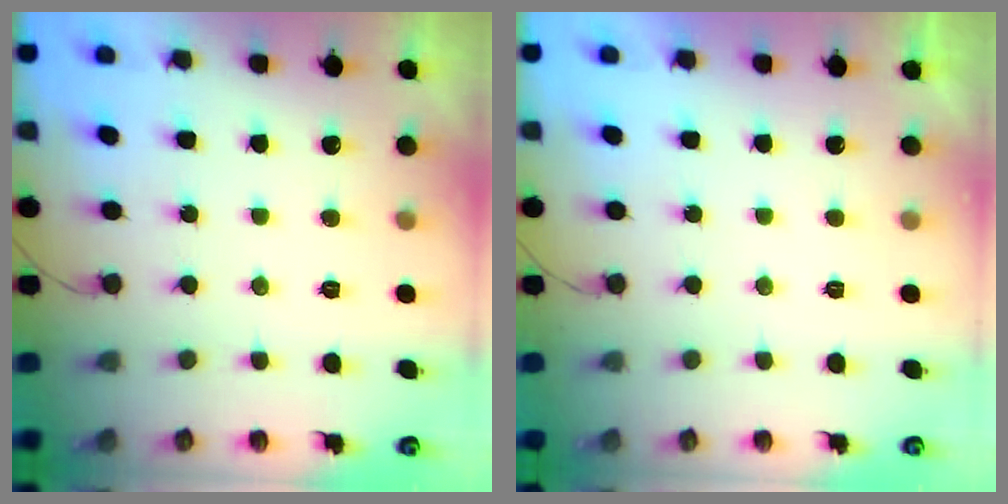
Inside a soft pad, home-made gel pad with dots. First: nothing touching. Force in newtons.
{"total": 2.3, "press": 2.3, "slide": 0.4}